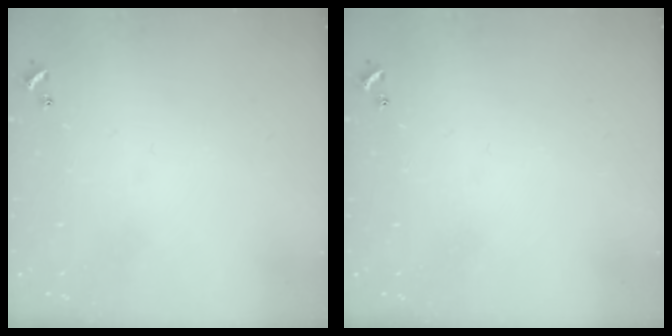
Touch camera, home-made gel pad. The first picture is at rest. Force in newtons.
{"total": 0.0}